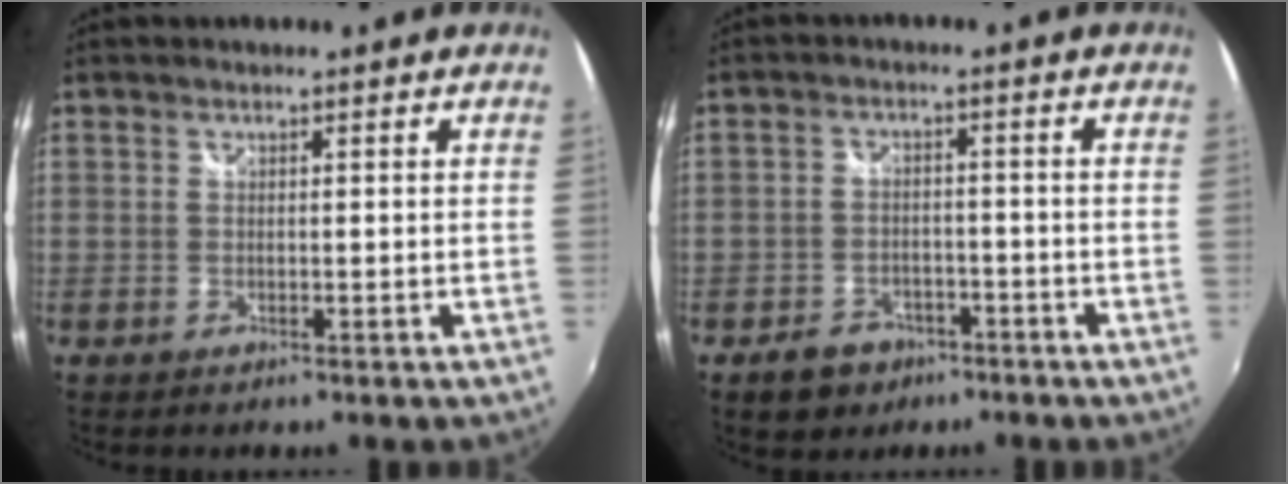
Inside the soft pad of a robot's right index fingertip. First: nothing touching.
{"total": 6.8, "force": [-4.3, 4.8, 2.1], "torque": [-0.067, 0.008, -0.057]}